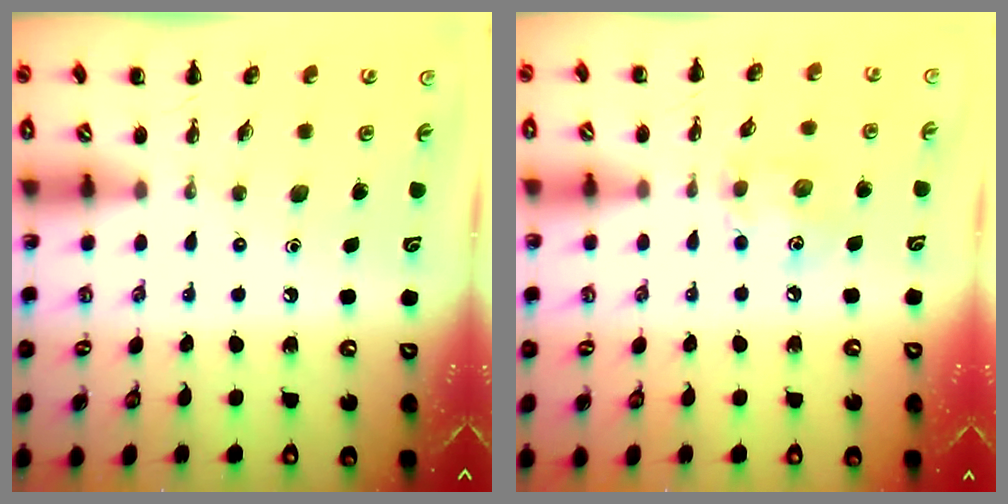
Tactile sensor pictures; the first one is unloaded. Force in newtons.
{"total": 6.5, "press": 6.3, "slide": 1.4}